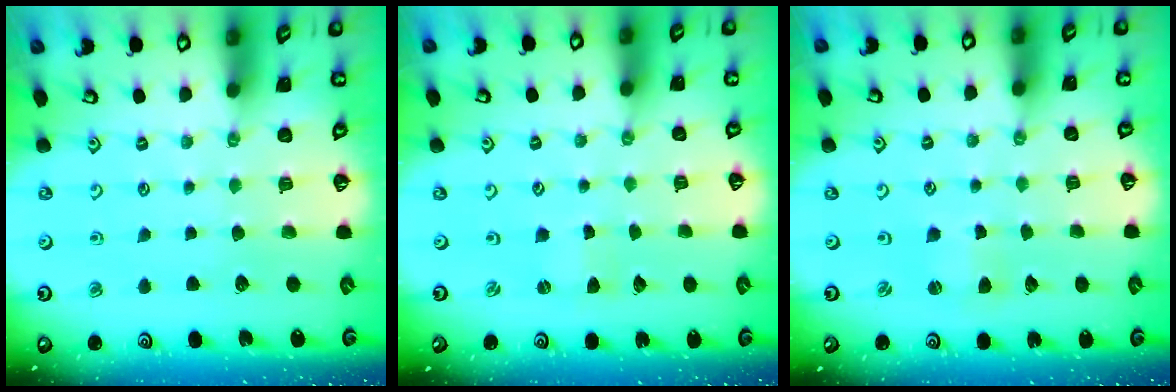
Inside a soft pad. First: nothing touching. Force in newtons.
{"total": 0.0}
{"total": 1.8, "press": 1.8, "slide": 0.3}